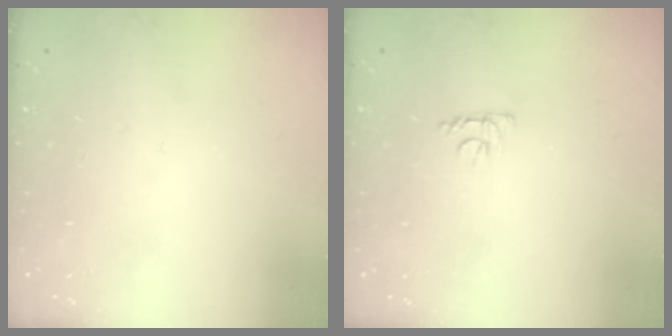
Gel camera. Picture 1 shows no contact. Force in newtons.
{"total": 4.1, "press": 4.0, "slide": 0.7}